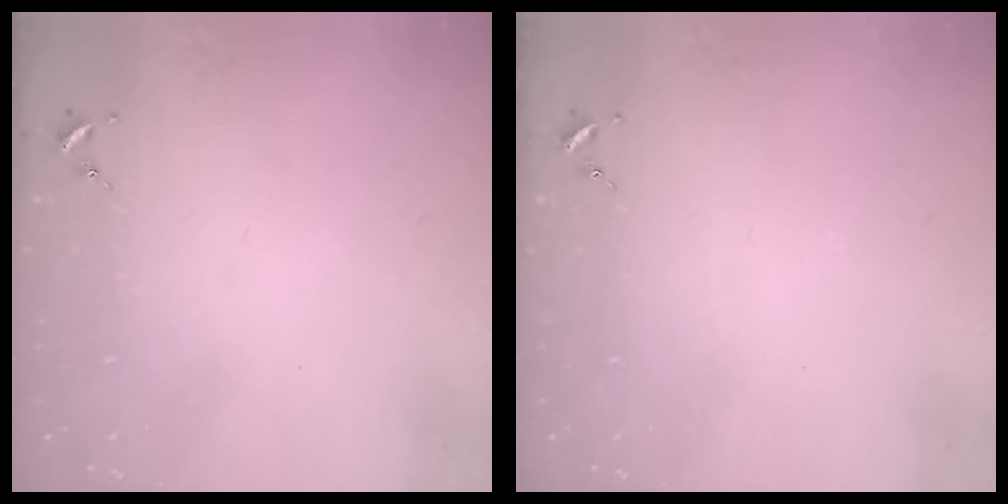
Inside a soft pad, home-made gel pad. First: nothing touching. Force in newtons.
{"total": 0.0}